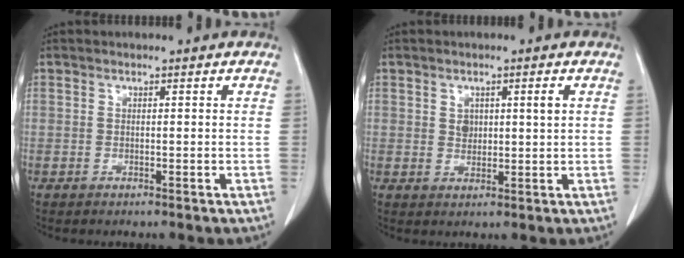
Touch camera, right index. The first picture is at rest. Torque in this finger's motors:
{"motor_torque": [0.12, 0.02, 0.04, 0.00]}